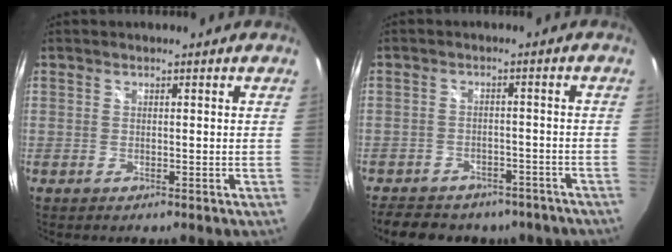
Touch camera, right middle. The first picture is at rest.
{"total": 16.1, "force": [-12.7, 7.7, 6.3], "torque": [-0.140, 0.008, -0.158]}